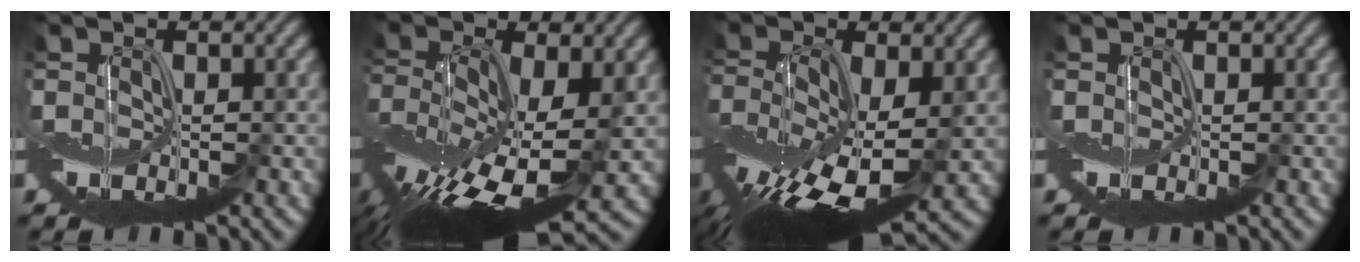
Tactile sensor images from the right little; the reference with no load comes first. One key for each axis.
{"total": 12.1, "fx": -3.8, "fy": 4.9, "fz": 10.4, "tx": -0.224, "ty": -0.028, "tz": -0.063}
{"total": 10.9, "fx": -3.3, "fy": 4.6, "fz": 9.3, "tx": -0.199, "ty": -0.023, "tz": -0.061}
{"total": 0.0}